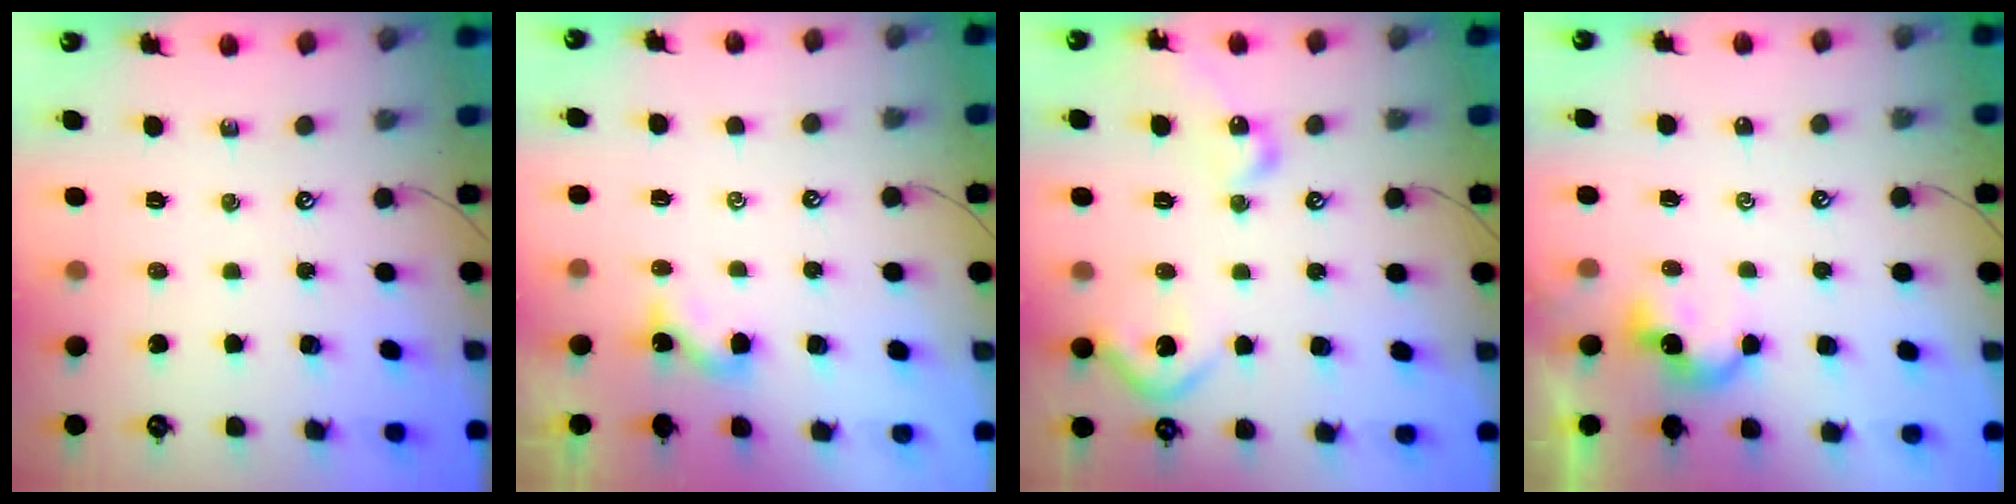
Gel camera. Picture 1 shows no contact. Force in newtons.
{"total": 1.8, "press": 1.7, "slide": 0.3}
{"total": 9.9, "press": 9.8, "slide": 1.3}
{"total": 2.4, "press": 2.3, "slide": 0.3}